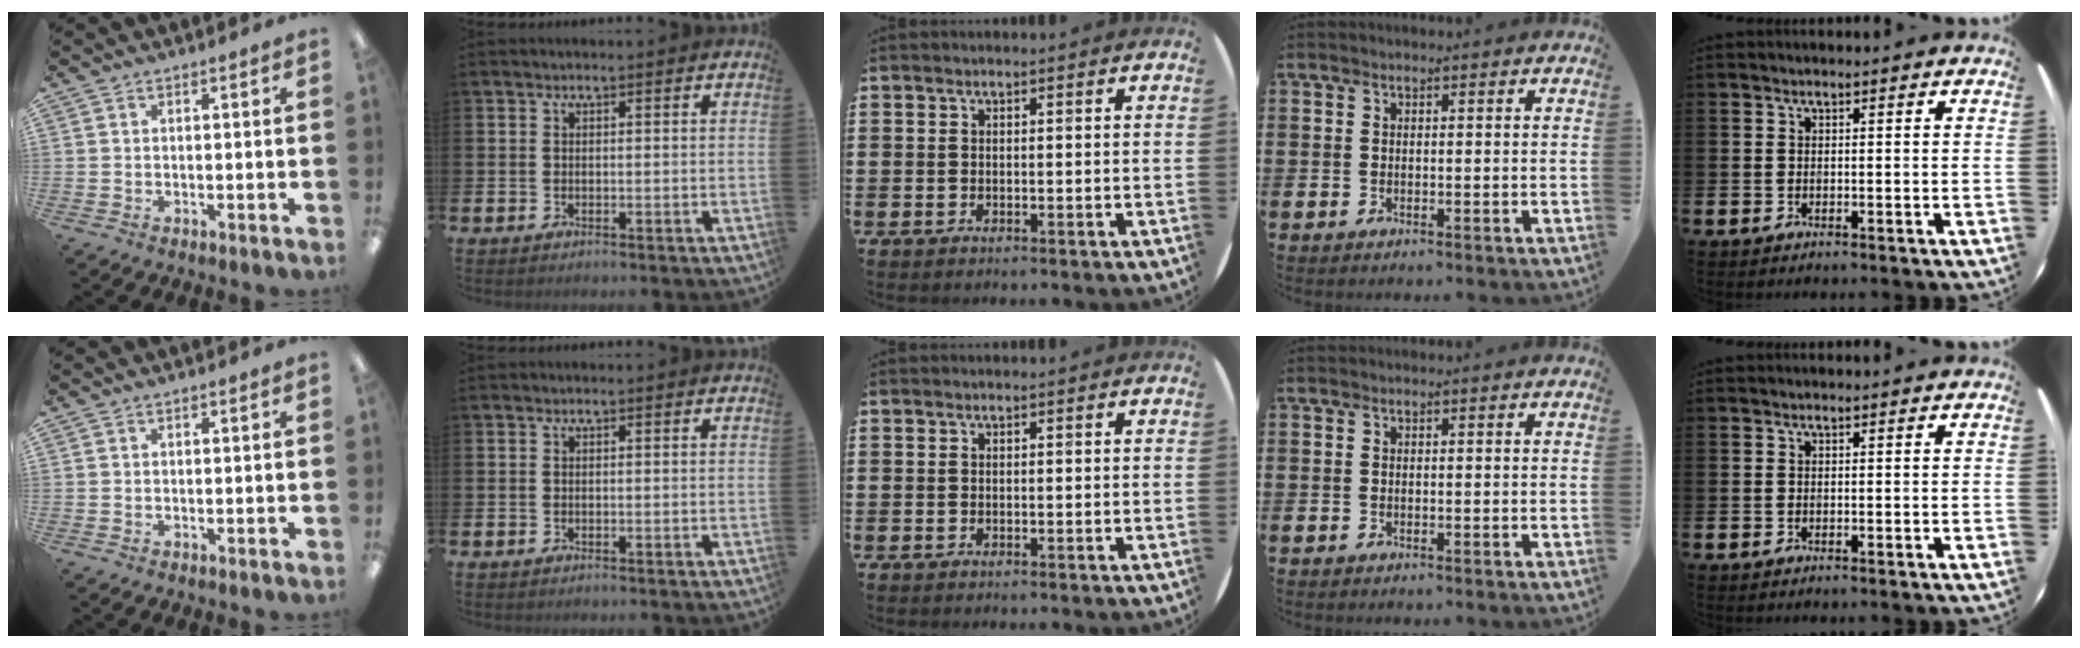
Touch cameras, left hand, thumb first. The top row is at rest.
{}